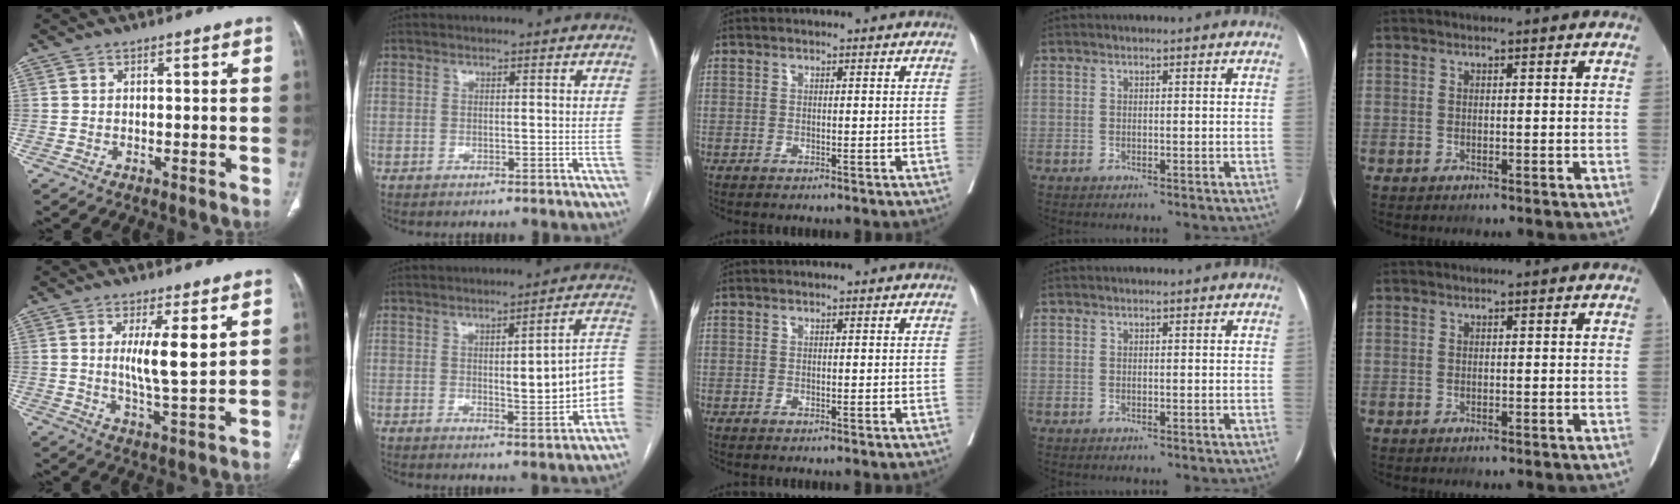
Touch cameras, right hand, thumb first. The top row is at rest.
{"thumb": {"total": 7.9, "force": [2.4, 1.6, 7.4], "torque": [-0.124, -0.029, 0.047]}, "index": {"total": 9.7, "force": [-1.3, 1.9, 9.5], "torque": [-0.113, 0.021, -0.011]}}